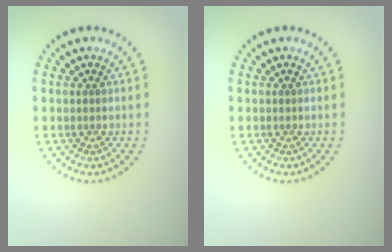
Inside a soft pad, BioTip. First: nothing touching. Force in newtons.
{"total": 0.0}